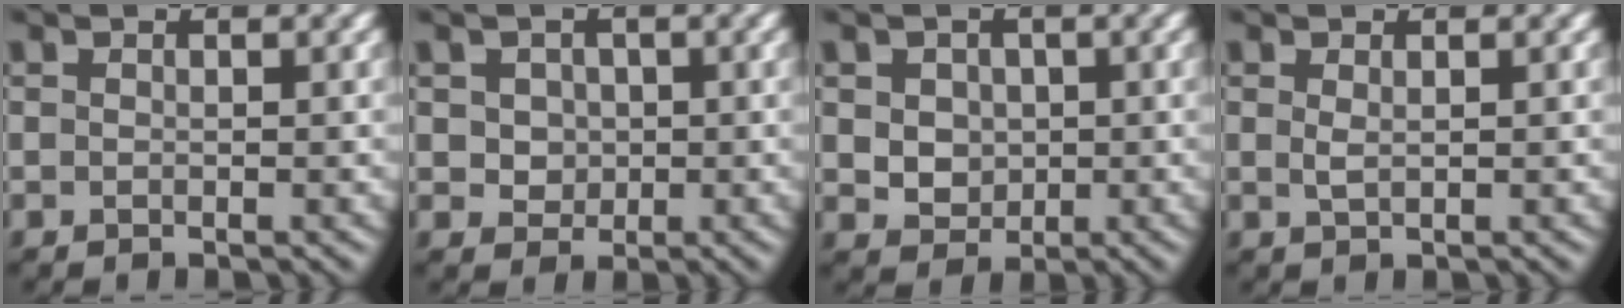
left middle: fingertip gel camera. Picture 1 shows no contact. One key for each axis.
{"total": 2.8, "fx": 0.7, "fy": 2.4, "fz": 1.3, "tx": -0.023, "ty": 0.007, "tz": 0.021}
{"total": 3.9, "fx": 1.0, "fy": 3.2, "fz": 2.0, "tx": -0.037, "ty": 0.012, "tz": 0.016}
{"total": 0.8, "fx": 0.3, "fy": 0.3, "fz": 0.7, "tx": -0.017, "ty": -0.001, "tz": 0.007}